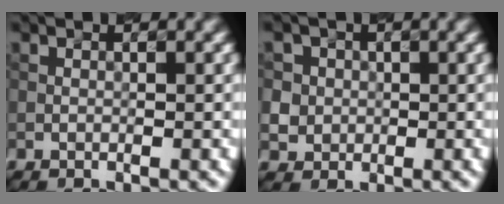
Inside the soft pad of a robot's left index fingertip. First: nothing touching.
{"total": 4.3, "force": [1.2, 3.9, 1.3], "torque": [-0.024, 0.016, 0.018]}